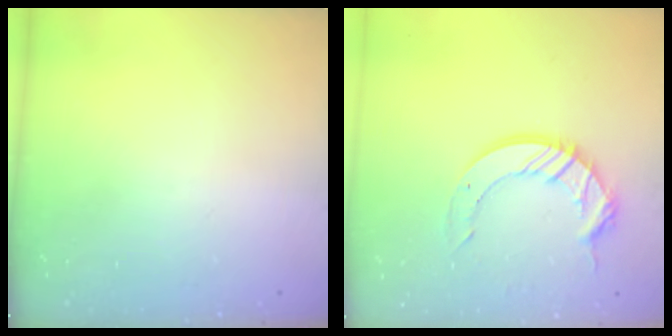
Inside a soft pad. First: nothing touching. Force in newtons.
{"total": 12.2, "press": 12.1, "slide": 1.1}